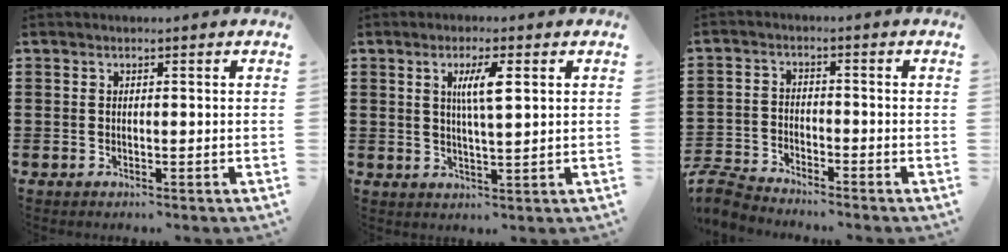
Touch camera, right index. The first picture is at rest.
{"total": 4.7, "force": [1.4, 0.8, 4.4], "torque": [-0.091, 0.006, 0.019]}
{"total": 4.1, "force": [-4.1, 0.6, 0.5], "torque": [-0.034, -0.006, -0.090]}